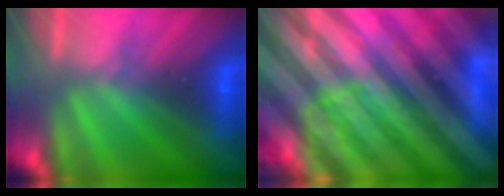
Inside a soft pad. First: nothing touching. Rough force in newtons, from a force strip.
{"total": 9.3}